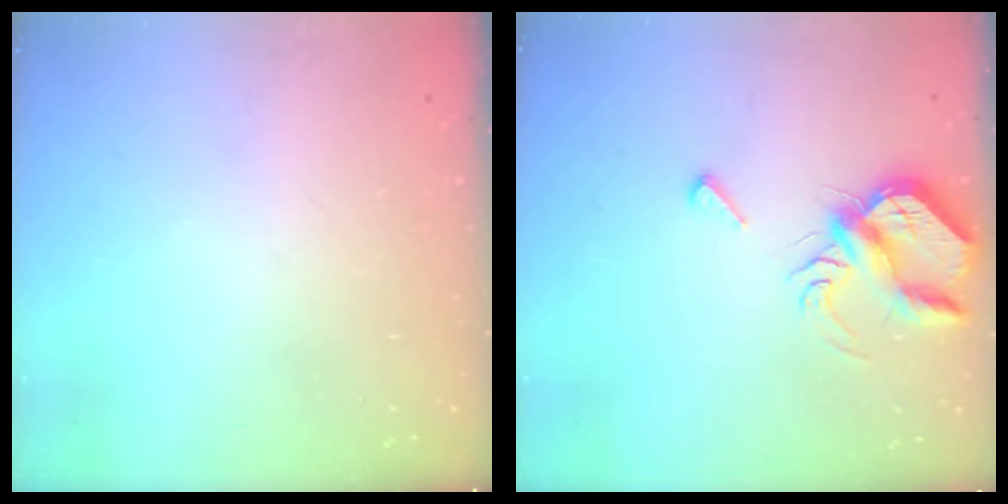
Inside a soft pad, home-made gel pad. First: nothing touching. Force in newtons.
{"total": 6.8, "press": 6.7, "slide": 0.9}